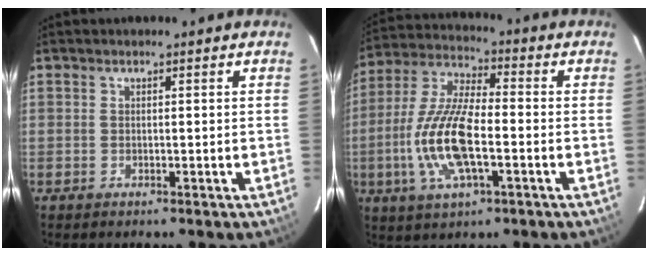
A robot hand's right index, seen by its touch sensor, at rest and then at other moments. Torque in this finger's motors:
{"motor_torque": [2.04, -0.09, 1.05, 0.20]}